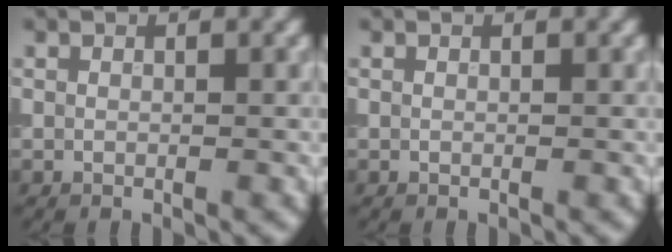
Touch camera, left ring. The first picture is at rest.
{"total": 0.0}